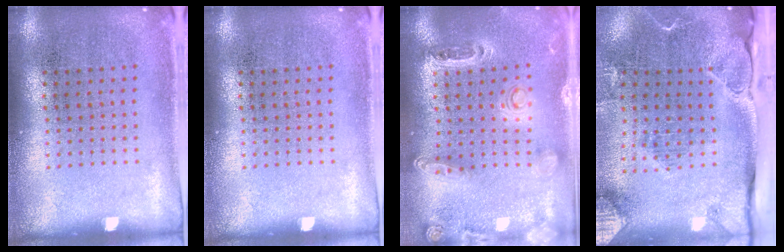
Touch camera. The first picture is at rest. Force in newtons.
{"total": 0.0}
{"total": 1.3, "press": 1.3, "slide": 0.3}
{"total": 2.8, "press": 2.2, "slide": 1.7}